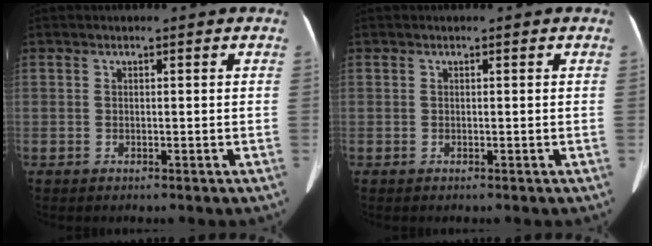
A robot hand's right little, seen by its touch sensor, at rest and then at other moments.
{"total": 0.0}